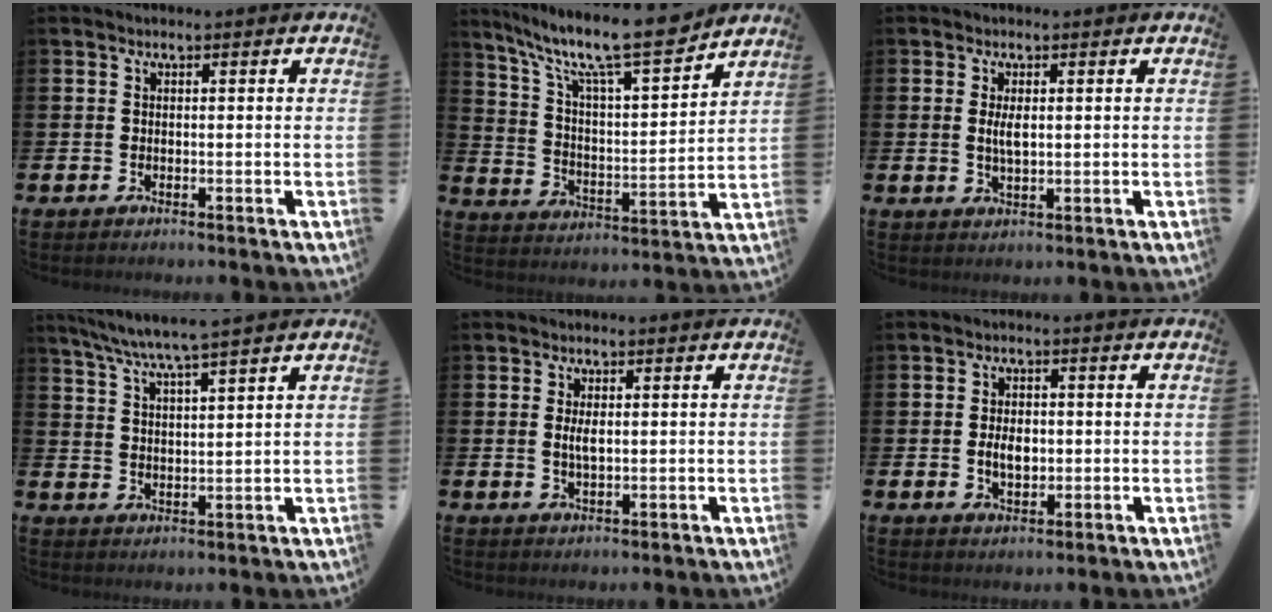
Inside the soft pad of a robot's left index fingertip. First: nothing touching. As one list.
[{"total": 12.1, "force": [10.2, 2.0, 6.2], "torque": [-0.143, -0.068, 0.172]}, {"total": 2.5, "force": [0.4, 0.9, 2.3], "torque": [-0.036, -0.001, 0.003]}, {"total": 5.9, "force": [5.5, -0.6, 2.2], "torque": [-0.057, -0.028, 0.095]}, {"total": 2.2, "force": [0.2, 0.8, 2.0], "torque": [-0.030, -0.001, 0.000]}, {"total": 3.5, "force": [-0.3, 2.3, 2.7], "torque": [-0.026, -0.004, -0.012]}]